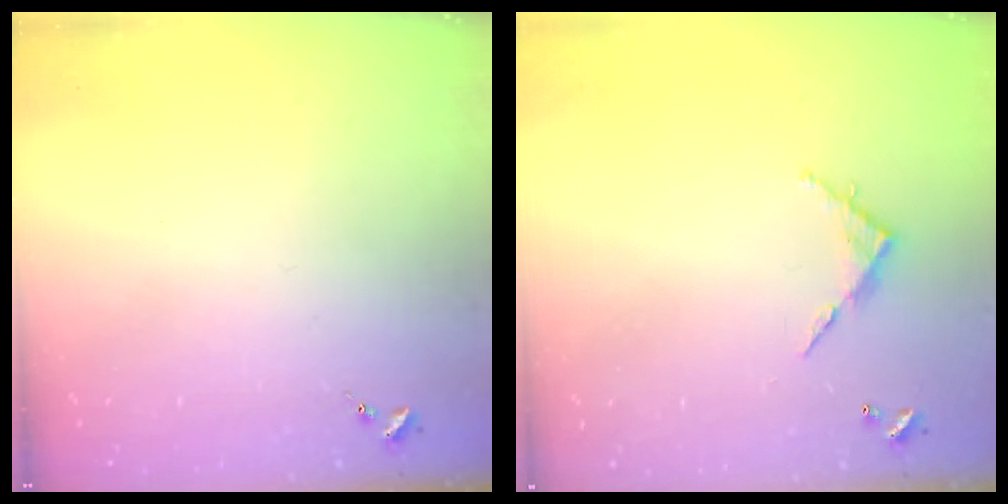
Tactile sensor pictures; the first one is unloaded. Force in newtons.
{"total": 5.7, "press": 5.7, "slide": 0.4}